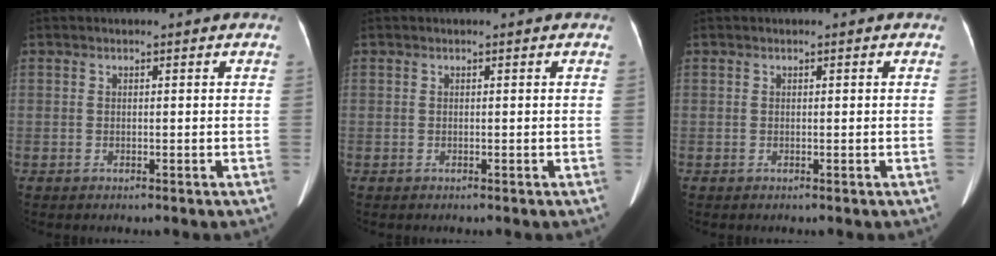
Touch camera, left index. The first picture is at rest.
{"total": 0.0}
{"total": 0.0}